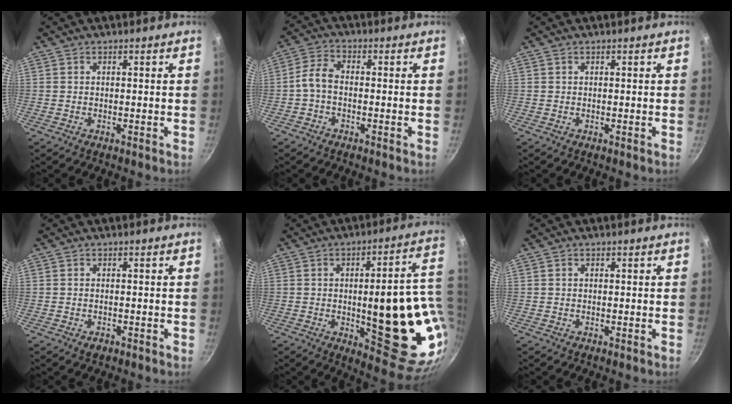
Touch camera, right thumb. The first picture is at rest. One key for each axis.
{"total": 4.1, "fx": -1.3, "fy": 2.4, "fz": 3.0, "tx": -0.068, "ty": 0.024, "tz": -0.035}
{"total": 0.0}
{"total": 1.3, "fx": -0.8, "fy": 0.8, "fz": 0.7, "tx": -0.014, "ty": 0.003, "tz": -0.009}
{"total": 25.2, "fx": -1.1, "fy": 8.5, "fz": 23.7, "tx": -0.276, "ty": -0.017, "tz": -0.002}
{"total": 0.0}